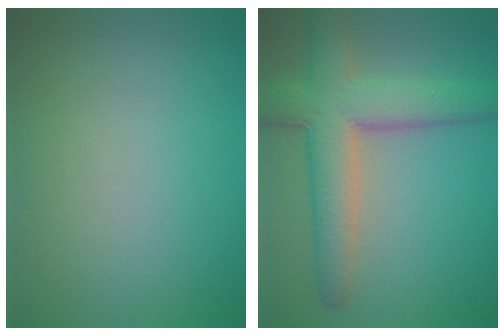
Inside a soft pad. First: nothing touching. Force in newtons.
{"total": 7.4, "press": 7.4, "slide": 0.6}